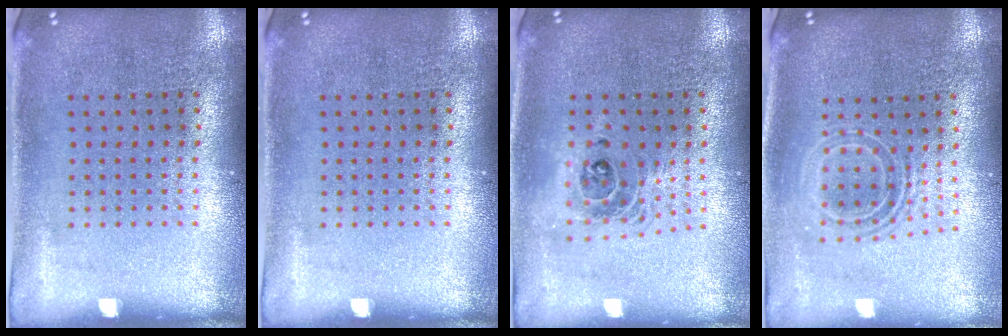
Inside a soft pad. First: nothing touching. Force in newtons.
{"total": 0.0}
{"total": 1.5, "press": 1.3, "slide": 0.9}
{"total": 1.6, "press": 1.3, "slide": 1.0}